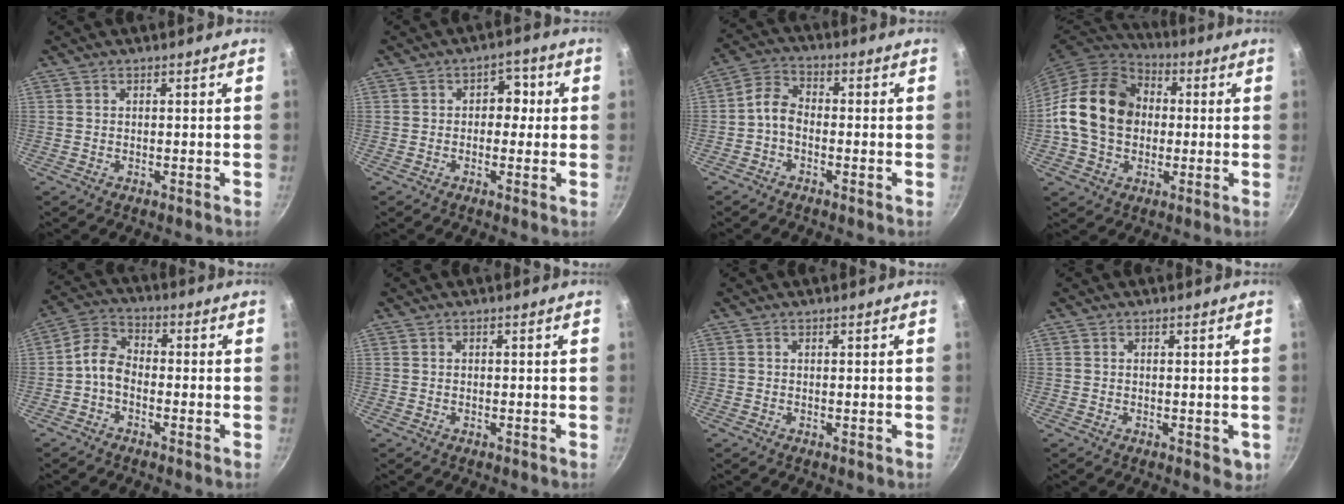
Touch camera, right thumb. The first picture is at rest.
{"total": 4.9, "force": [0.3, 3.8, 3.1], "torque": [0.001, 0.007, -0.005]}
{"total": 4.8, "force": [-1.7, 3.2, 3.2], "torque": [-0.065, 0.031, -0.045]}
{"total": 17.8, "force": [0.6, 14.0, 11.1], "torque": [-0.175, 0.030, 0.000]}
{"total": 5.7, "force": [-2.0, 3.9, 3.7], "torque": [-0.070, 0.032, -0.054]}
{"total": 0.0}
{"total": 0.0}
{"total": 2.8, "force": [-0.2, 1.7, 2.2], "torque": [-0.023, -0.005, 0.000]}